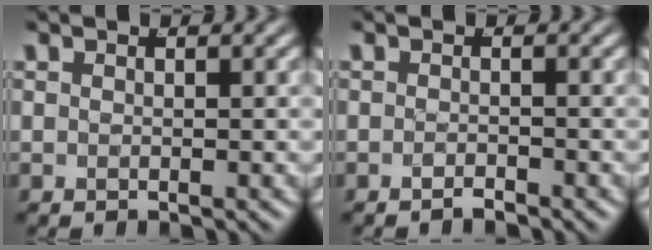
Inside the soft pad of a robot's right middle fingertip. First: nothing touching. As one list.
[{"total": 1.1, "force": [-1.1, -0.3, 0.2], "torque": [-0.003, -0.003, -0.019]}]